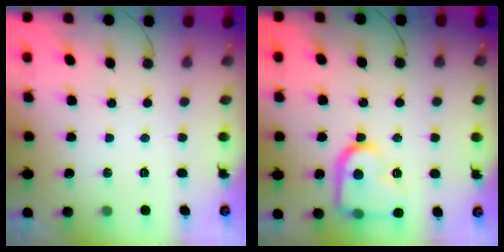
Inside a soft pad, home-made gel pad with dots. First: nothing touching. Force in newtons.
{"total": 16.6, "press": 16.6, "slide": 1.3}